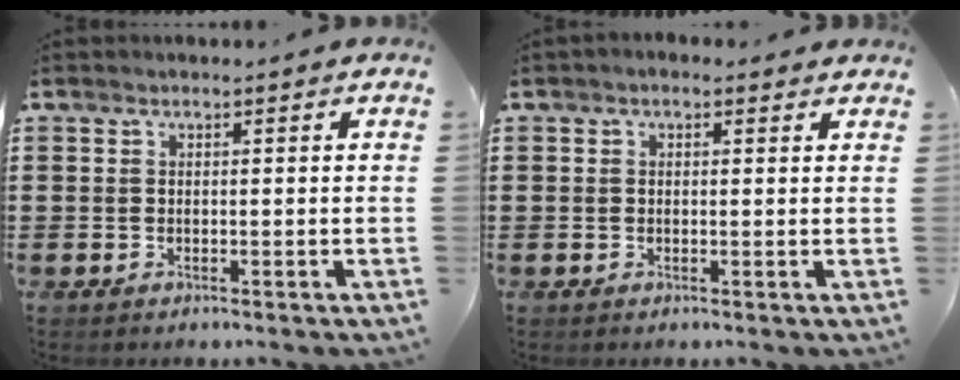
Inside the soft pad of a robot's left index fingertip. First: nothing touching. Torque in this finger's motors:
{"motor_torque": [2.14, 0.00, 0.26, 0.08]}